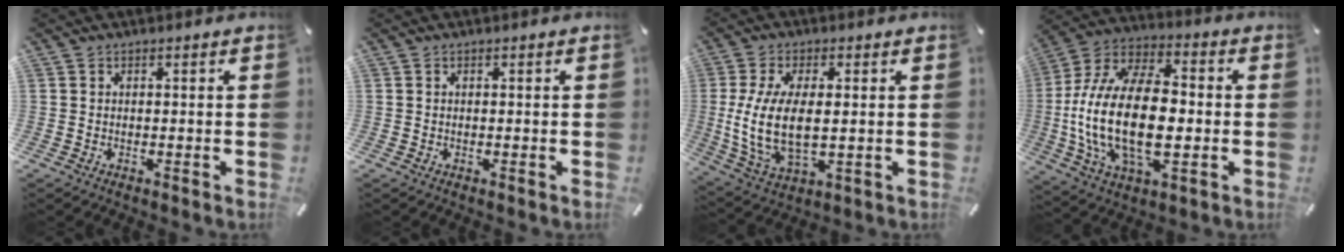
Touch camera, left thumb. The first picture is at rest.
{"total": 0.0}
{"total": 12.7, "force": [0.7, 6.5, 10.9], "torque": [-0.243, -0.014, 0.016]}
{"total": 23.0, "force": [-2.8, 13.1, 18.7], "torque": [-0.394, -0.006, -0.051]}